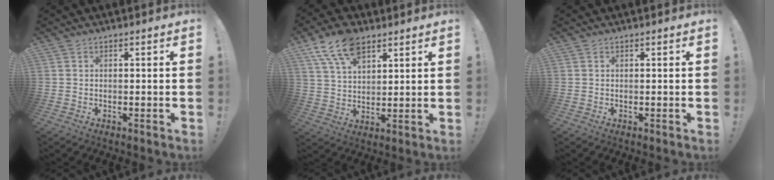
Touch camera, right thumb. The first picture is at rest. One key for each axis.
{"total": 12.3, "fx": 7.6, "fy": 6.6, "fz": 7.1, "tx": -0.133, "ty": -0.025, "tz": 0.145}
{"total": 0.0}